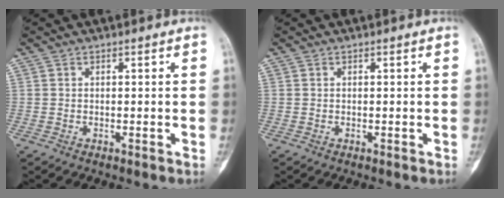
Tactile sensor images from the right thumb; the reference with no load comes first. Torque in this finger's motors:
{"motor_torque": [0.00, 0.00, 0.07, -0.06, 0.00]}